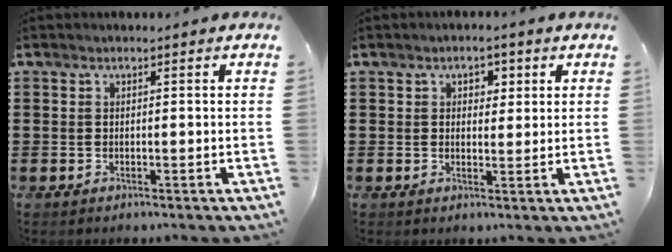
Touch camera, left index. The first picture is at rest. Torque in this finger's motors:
{"motor_torque": [0.51, -0.02, 0.06, 0.02]}